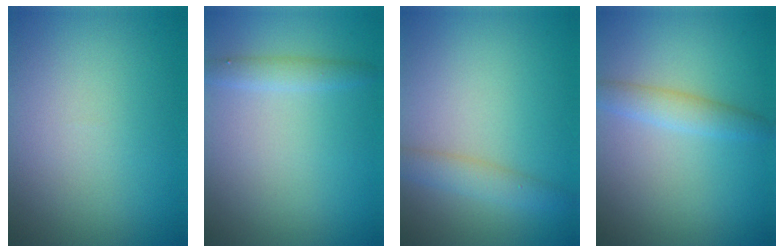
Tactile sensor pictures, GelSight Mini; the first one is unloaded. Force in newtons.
{"total": 1.5, "press": 1.5, "slide": 0.1}
{"total": 2.2, "press": 2.2, "slide": 0.1}
{"total": 2.2, "press": 2.2, "slide": 0.1}